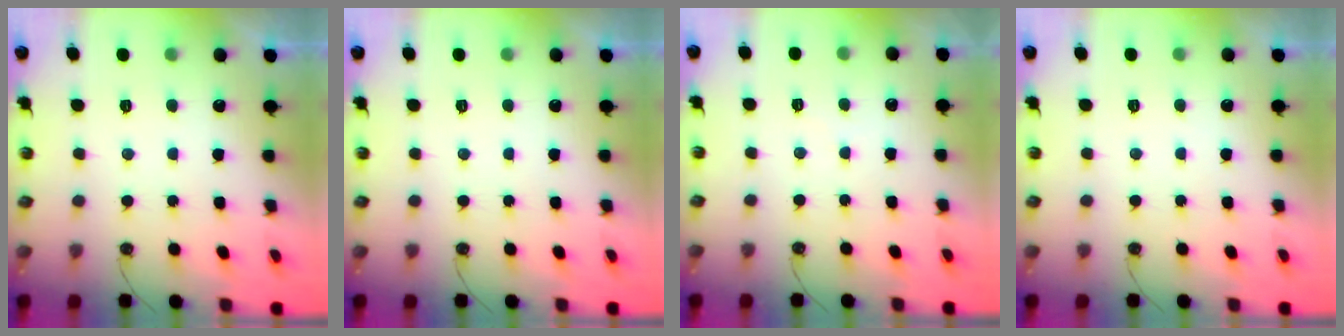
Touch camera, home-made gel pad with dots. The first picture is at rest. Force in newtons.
{"total": 0.0}
{"total": 2.1, "press": 2.0, "slide": 0.4}
{"total": 1.0, "press": 0.4, "slide": 1.0}